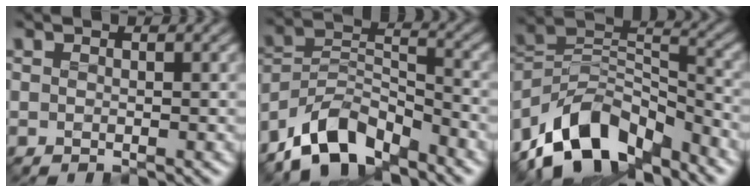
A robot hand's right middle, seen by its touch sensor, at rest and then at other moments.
{"total": 7.5, "force": [-6.8, 2.3, 2.3], "torque": [-0.045, 0.004, -0.118]}
{"total": 10.4, "force": [-8.5, 4.2, 4.3], "torque": [-0.074, 0.011, -0.152]}